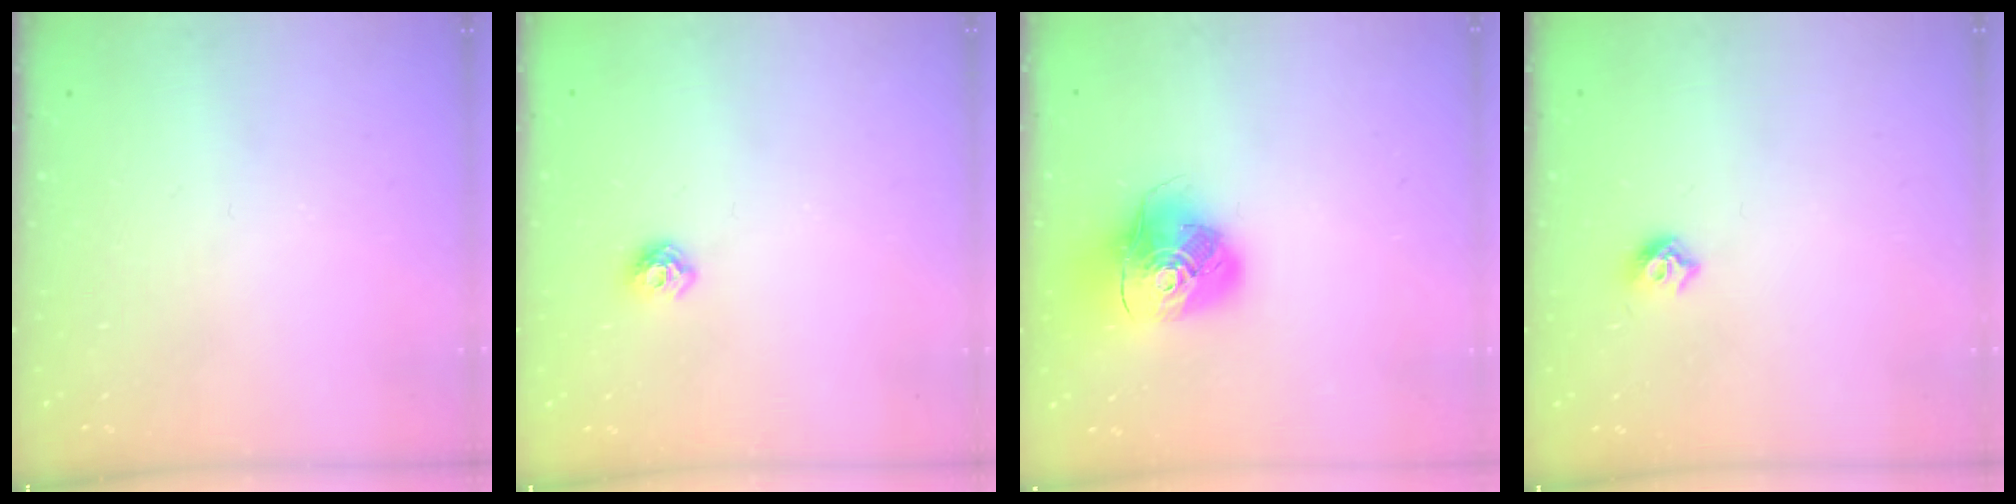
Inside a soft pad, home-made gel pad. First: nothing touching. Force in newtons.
{"total": 6.8, "press": 6.7, "slide": 1.0}
{"total": 14.5, "press": 14.4, "slide": 1.9}
{"total": 6.0, "press": 5.9, "slide": 0.9}